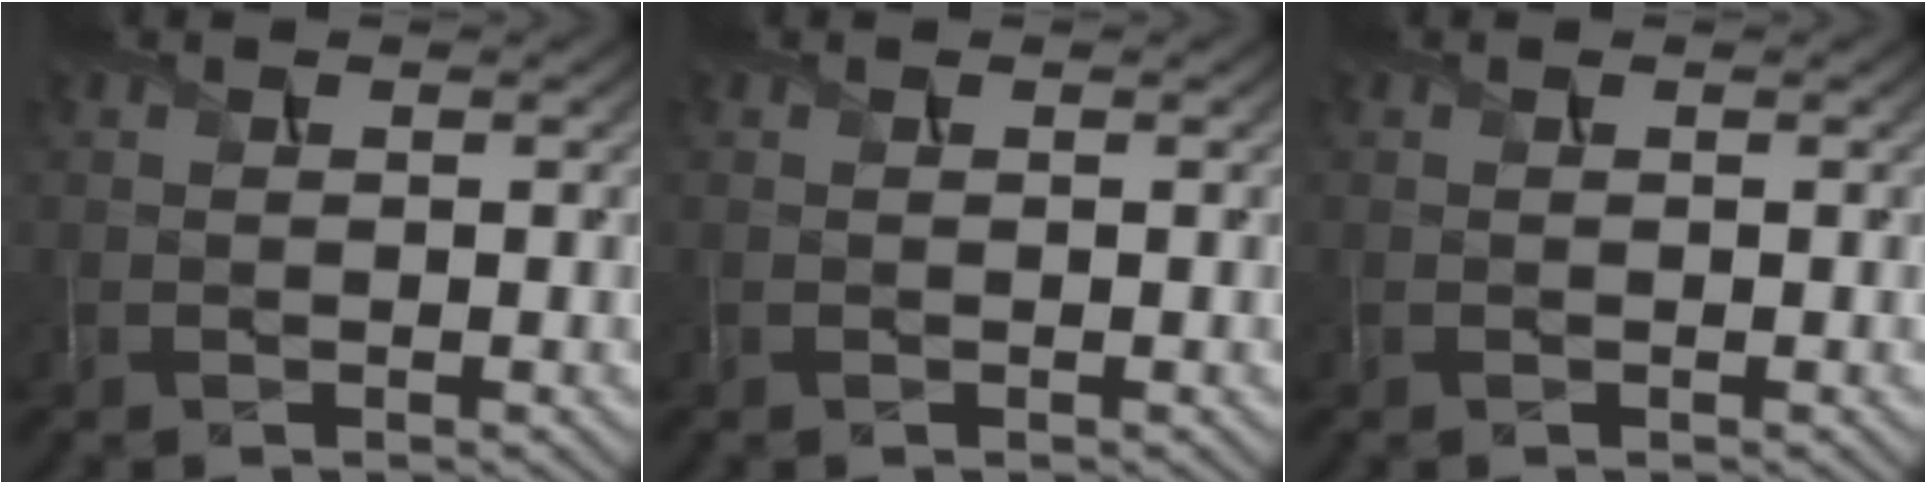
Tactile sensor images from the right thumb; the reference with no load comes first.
{"total": 0.0}
{"total": 0.0}